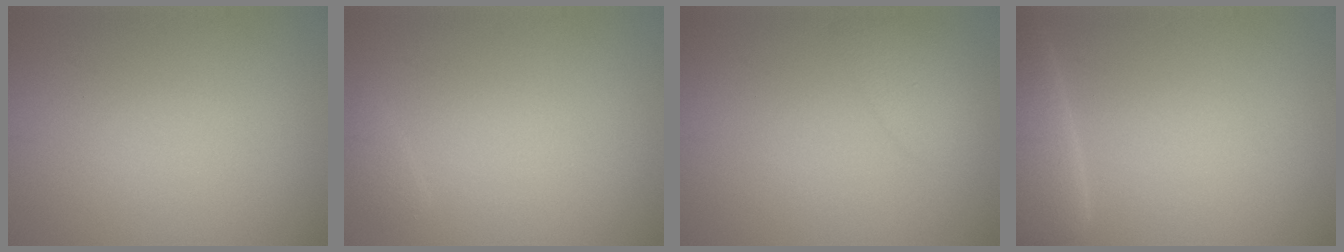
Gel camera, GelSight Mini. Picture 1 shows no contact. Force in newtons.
{"total": 0.6, "press": 0.6, "slide": 0.1}
{"total": 1.8, "press": 1.8, "slide": 0.2}
{"total": 3.8, "press": 3.7, "slide": 0.6}